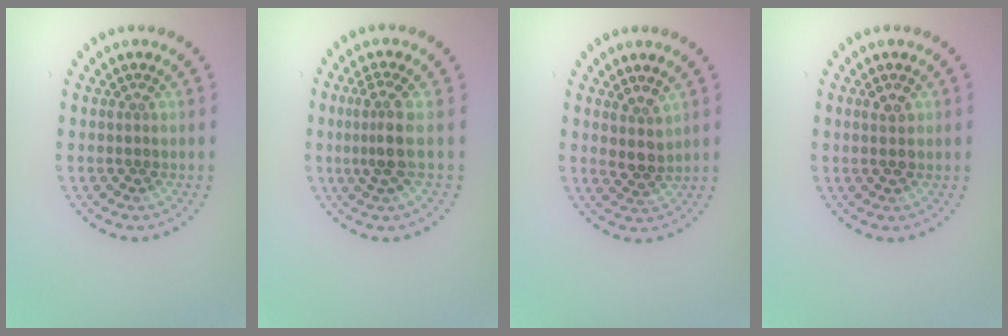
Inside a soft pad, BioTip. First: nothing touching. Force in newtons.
{"total": 2.6, "press": 1.9, "slide": 1.7}
{"total": 2.0, "press": 1.6, "slide": 1.3}
{"total": 1.6, "press": 1.5, "slide": 0.1}